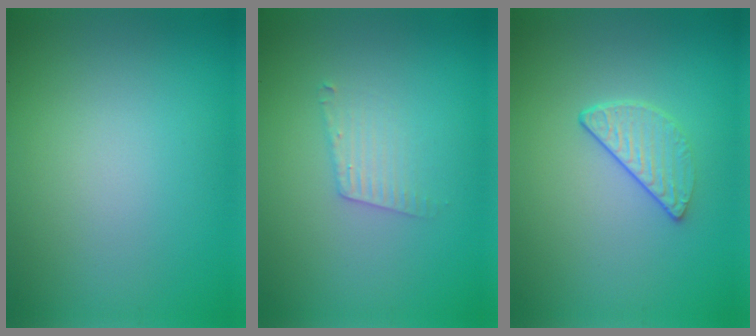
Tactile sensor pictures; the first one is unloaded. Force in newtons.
{"total": 1.7, "press": 1.7, "slide": 0.0}
{"total": 2.2, "press": 1.5, "slide": 1.6}